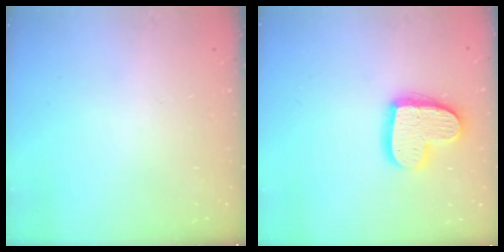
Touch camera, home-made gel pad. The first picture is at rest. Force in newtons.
{"total": 16.2, "press": 16.1, "slide": 1.5}